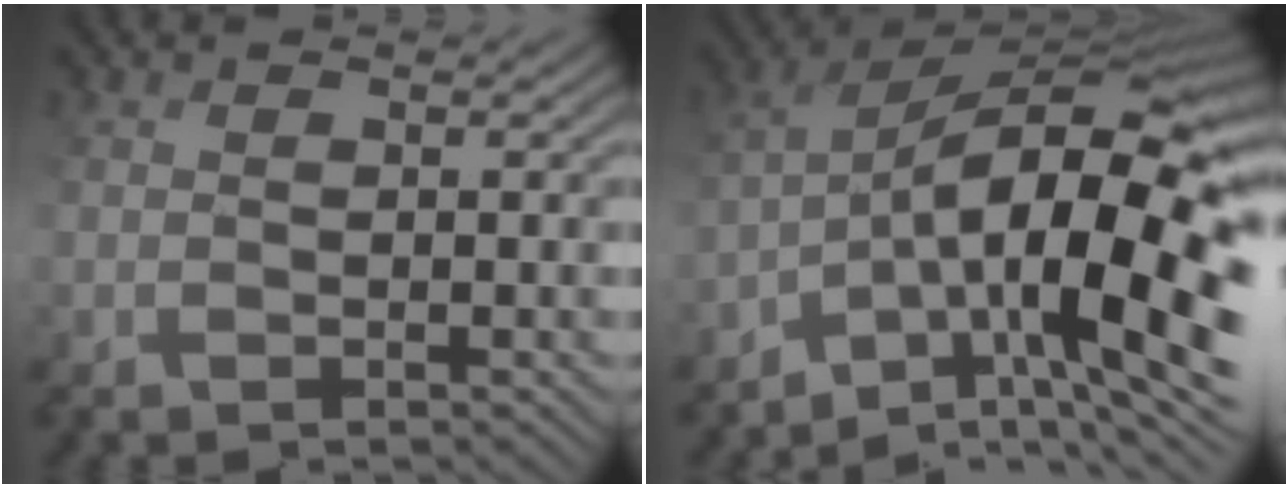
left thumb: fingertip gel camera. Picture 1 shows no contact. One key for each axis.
{"total": 16.2, "fx": -5.5, "fy": 5.8, "fz": 14.1, "tx": -0.218, "ty": 0.005, "tz": -0.094}